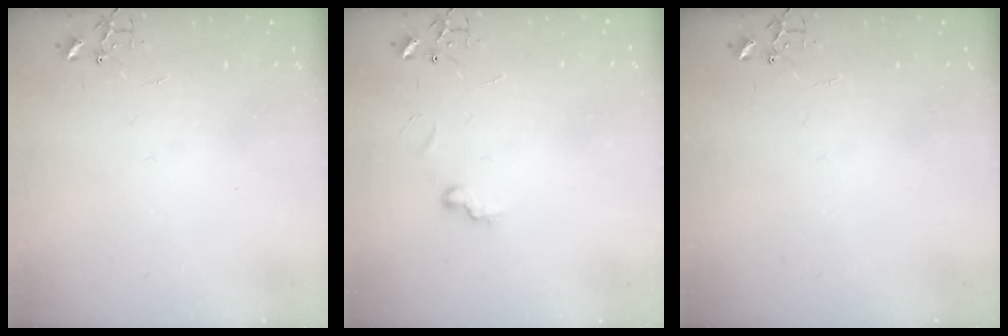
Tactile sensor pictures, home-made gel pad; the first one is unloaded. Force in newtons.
{"total": 6.9, "press": 6.9, "slide": 0.7}
{"total": 0.0}